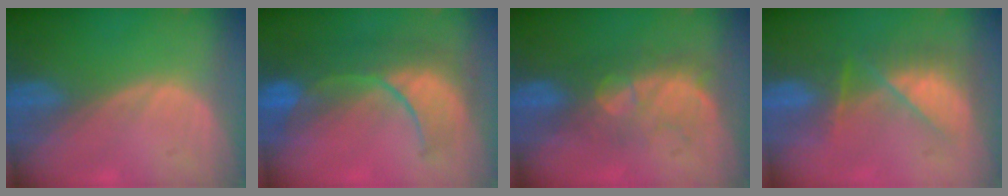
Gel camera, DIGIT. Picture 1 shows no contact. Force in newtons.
{"total": 9.5, "press": 9.1, "slide": 2.7}
{"total": 7.7, "press": 7.4, "slide": 2.1}
{"total": 8.2, "press": 7.0, "slide": 4.3}